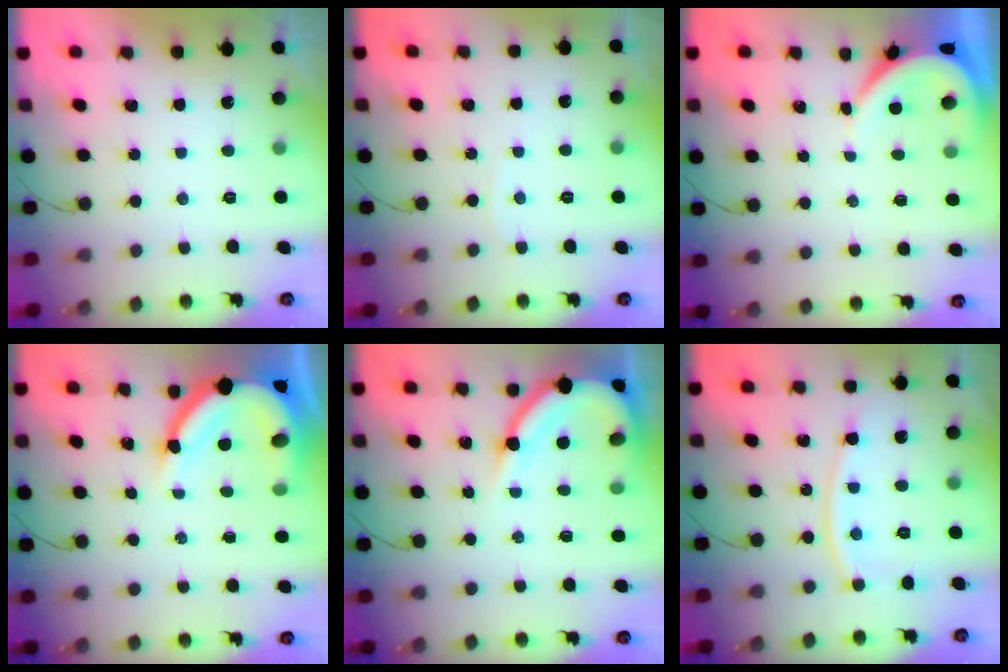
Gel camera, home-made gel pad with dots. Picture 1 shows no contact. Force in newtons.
{"total": 2.2, "press": 2.2, "slide": 0.2}
{"total": 3.5, "press": 3.5, "slide": 0.5}
{"total": 12.6, "press": 12.5, "slide": 1.4}
{"total": 11.6, "press": 11.6, "slide": 1.2}
{"total": 8.4, "press": 8.3, "slide": 1.1}